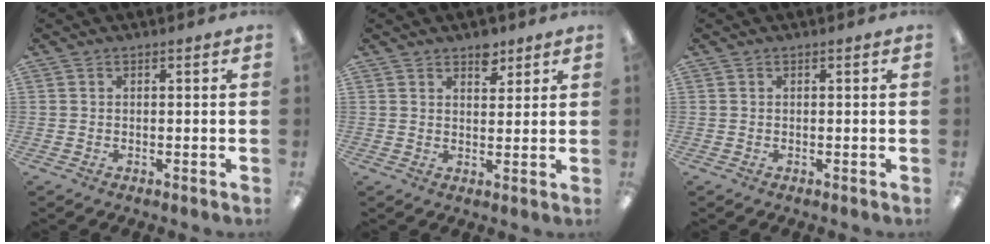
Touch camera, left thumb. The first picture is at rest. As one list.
[{"total": 4.7, "force": [3.6, 2.4, 1.8], "torque": [-0.002, -0.023, 0.058]}, {"total": 0.0}]